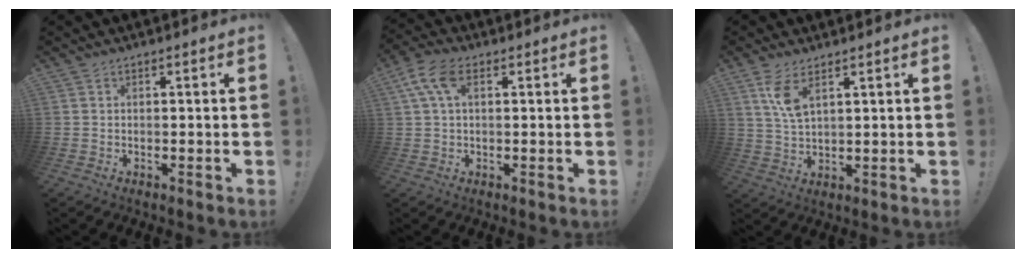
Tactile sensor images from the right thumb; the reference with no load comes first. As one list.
[{"total": 8.2, "force": [2.8, 4.4, 6.3], "torque": [-0.125, 0.009, 0.055]}, {"total": 7.0, "force": [3.7, 2.7, 5.3], "torque": [-0.092, -0.015, 0.067]}]